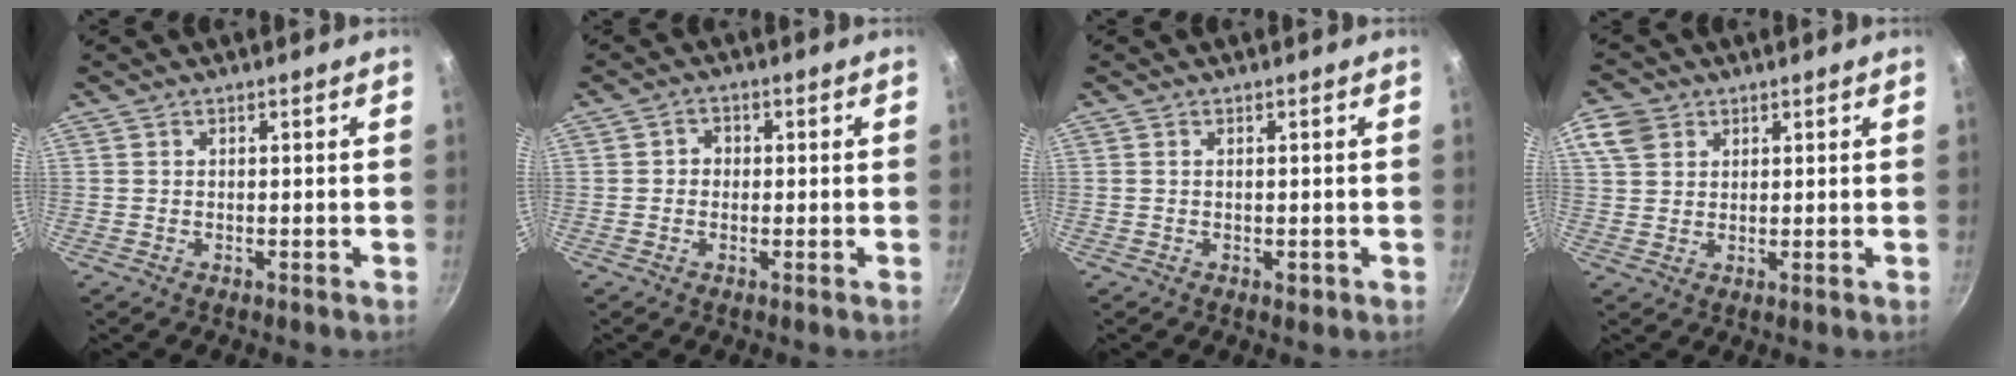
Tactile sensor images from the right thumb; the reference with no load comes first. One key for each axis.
{"total": 2.2, "fx": -0.2, "fy": 2.0, "fz": 0.9, "tx": -0.003, "ty": 0.005, "tz": -0.007}
{"total": 1.1, "fx": -0.3, "fy": 0.6, "fz": 0.8, "tx": -0.011, "ty": -0.002, "tz": -0.003}
{"total": 6.2, "fx": 2.7, "fy": 4.8, "fz": 2.7, "tx": -0.036, "ty": -0.001, "tz": 0.047}